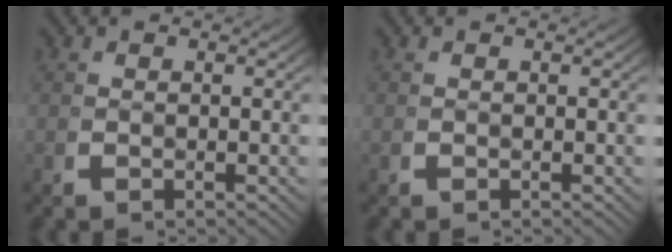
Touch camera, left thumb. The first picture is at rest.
{"total": 0.0}